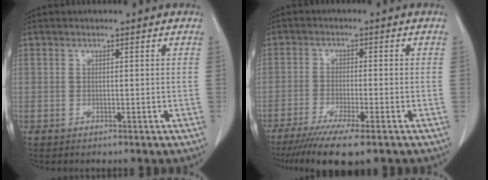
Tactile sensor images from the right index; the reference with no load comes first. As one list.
[{"total": 9.3, "force": [-6.7, 0.5, 6.5], "torque": [-0.103, -0.022, -0.105]}]